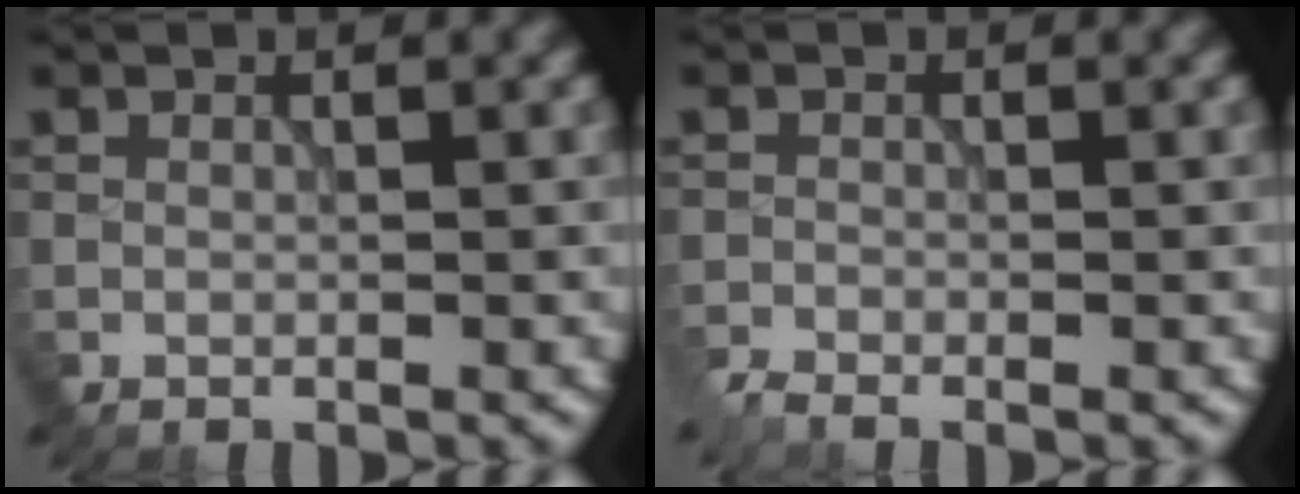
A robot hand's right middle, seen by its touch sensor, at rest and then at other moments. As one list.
[{"total": 1.7, "force": [-1.5, 0.4, 0.9], "torque": [-0.021, -0.006, -0.034]}]